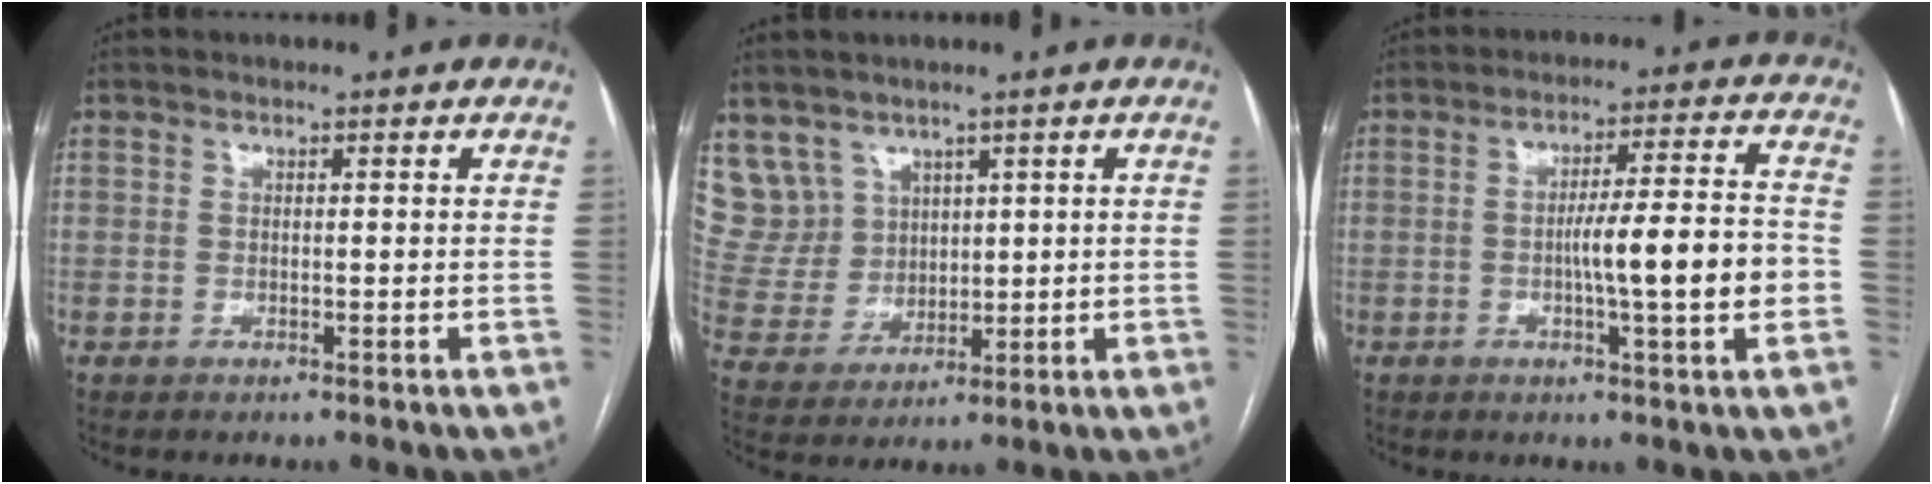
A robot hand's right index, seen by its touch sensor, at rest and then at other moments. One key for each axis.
{"total": 8.0, "fx": 5.0, "fy": 6.2, "fz": 0.2, "tx": -0.014, "ty": 0.026, "tz": 0.119}
{"total": 10.6, "fx": -2.0, "fy": 0.1, "fz": 10.4, "tx": -0.161, "ty": 0.008, "tz": -0.032}